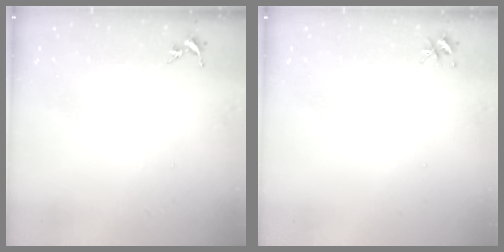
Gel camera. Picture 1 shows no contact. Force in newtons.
{"total": 3.5, "press": 3.5, "slide": 0.5}